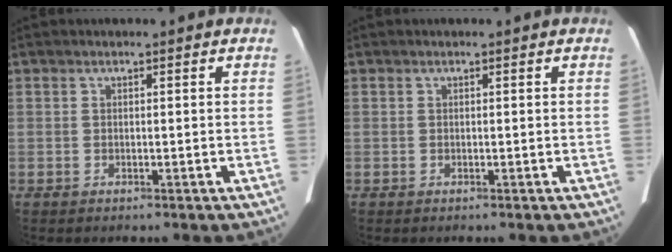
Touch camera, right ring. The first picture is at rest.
{"total": 0.0}